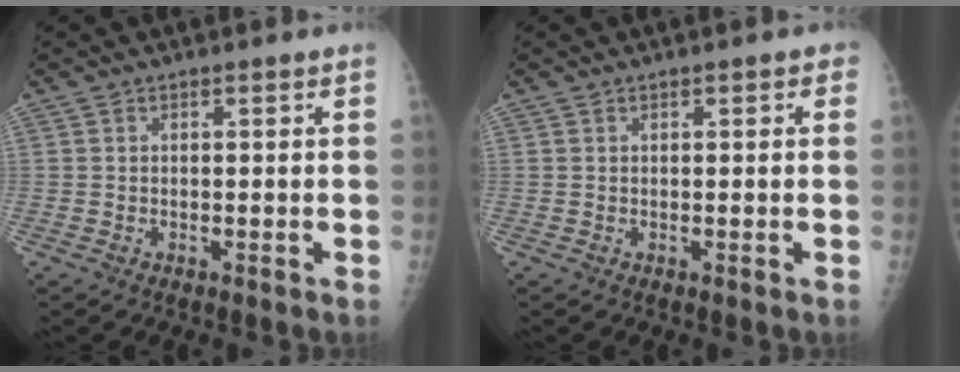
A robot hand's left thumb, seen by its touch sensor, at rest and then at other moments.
{"total": 1.2, "force": [0.5, 0.6, 0.9], "torque": [-0.006, 0.002, 0.005]}